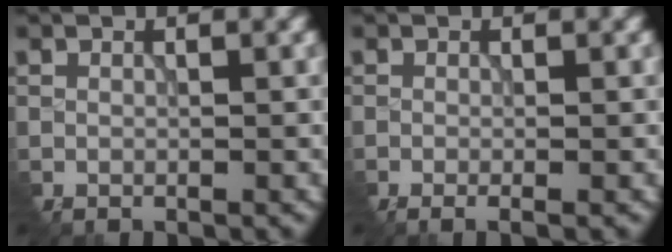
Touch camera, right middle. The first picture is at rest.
{"total": 1.6, "force": [-0.9, 0.4, 1.3], "torque": [-0.026, -0.004, -0.013]}